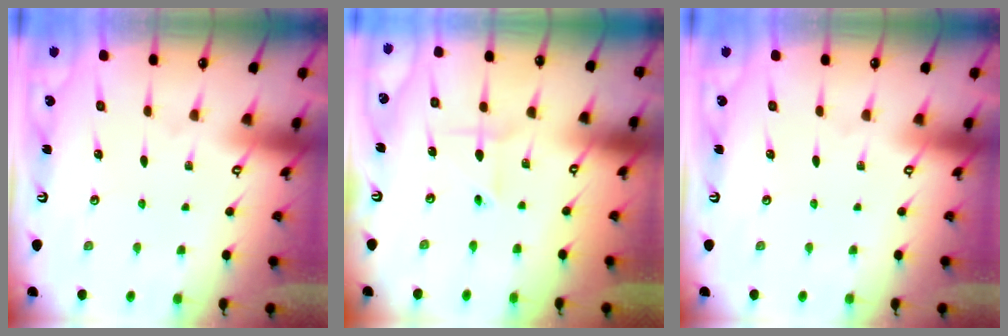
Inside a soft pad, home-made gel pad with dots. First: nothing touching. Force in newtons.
{"total": 2.4, "press": 2.4, "slide": 0.7}
{"total": 0.0}